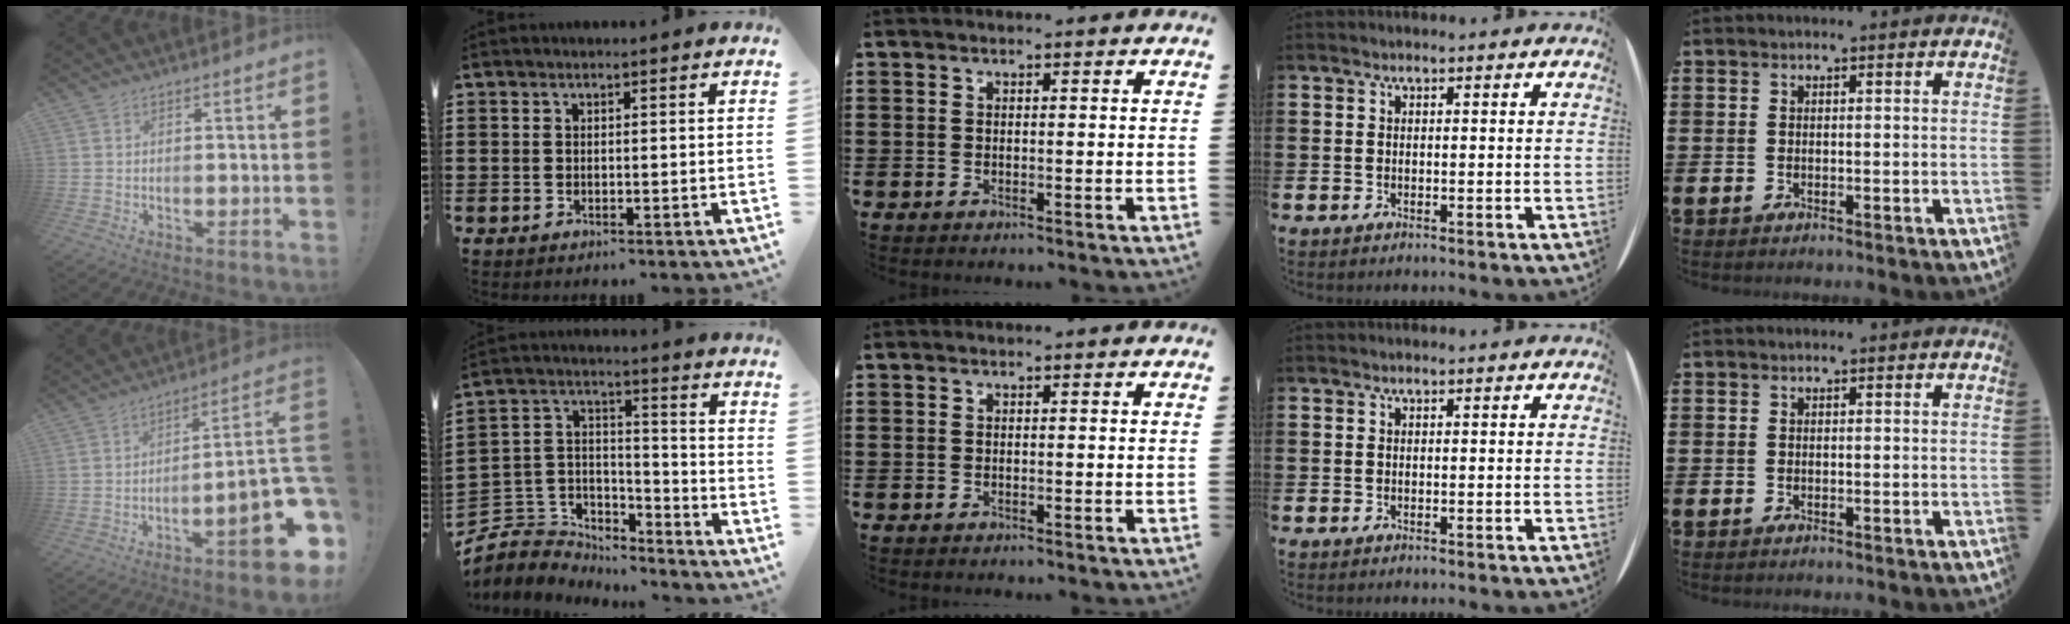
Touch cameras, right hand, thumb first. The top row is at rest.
{"thumb": {"total": 19.1, "force": [-8.6, 5.0, 16.4], "torque": [-0.194, 0.046, -0.129]}, "index": {"total": 5.5, "force": [-4.7, 2.9, 0.1], "torque": [-0.030, 0.001, -0.099]}}